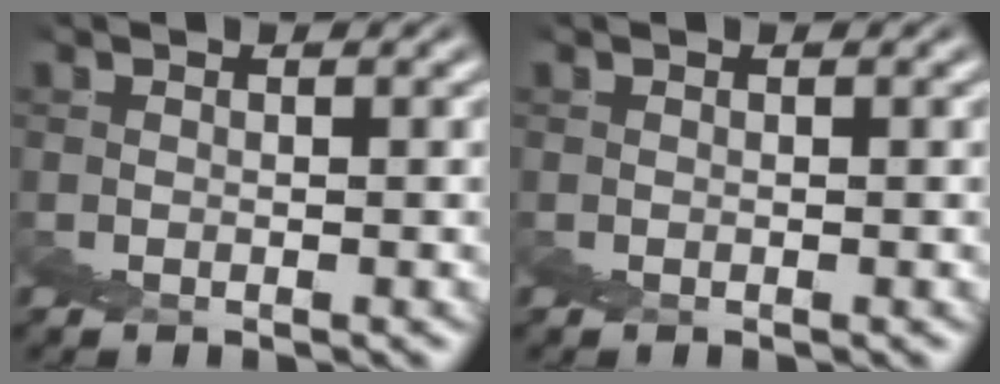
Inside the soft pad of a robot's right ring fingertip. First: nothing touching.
{"total": 0.0}